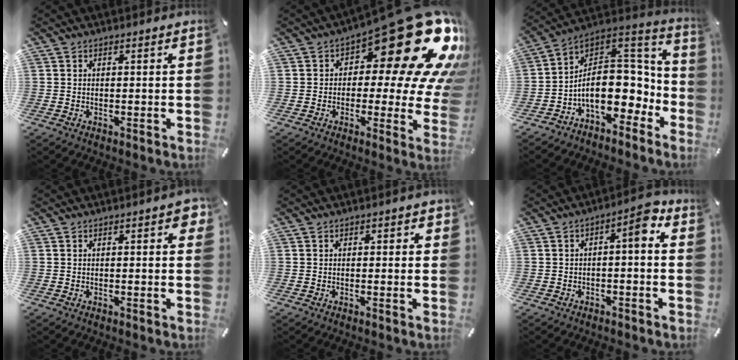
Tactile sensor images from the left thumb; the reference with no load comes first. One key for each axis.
{"total": 27.1, "fx": 11.9, "fy": 11.4, "fz": 21.5, "tx": -0.261, "ty": -0.093, "tz": 0.203}
{"total": 16.8, "fx": -2.4, "fy": 11.9, "fz": 11.5, "tx": -0.171, "ty": -0.022, "tz": -0.035}
{"total": 3.1, "fx": 0.4, "fy": 1.2, "fz": 2.8, "tx": -0.038, "ty": 0.004, "tz": 0.001}
{"total": 1.0, "fx": -0.1, "fy": 0.7, "fz": 0.8, "tx": -0.007, "ty": 0.001, "tz": -0.005}
{"total": 5.1, "fx": -0.1, "fy": 2.0, "fz": 4.7, "tx": -0.075, "ty": 0.005, "tz": -0.011}